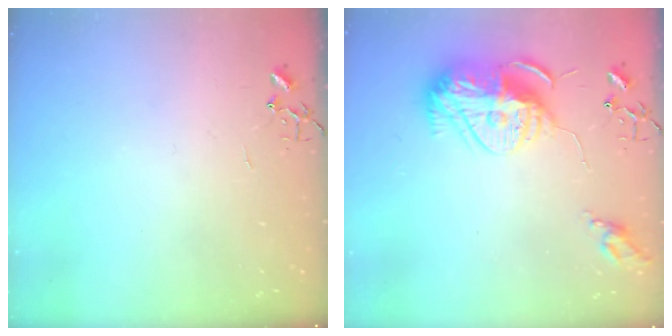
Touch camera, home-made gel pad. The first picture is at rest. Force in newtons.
{"total": 14.8, "press": 14.8, "slide": 1.2}